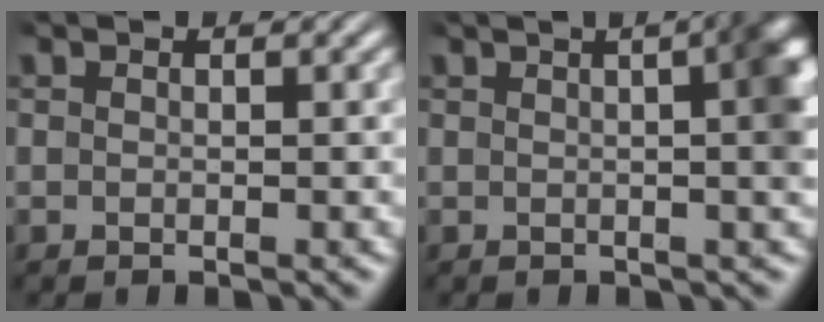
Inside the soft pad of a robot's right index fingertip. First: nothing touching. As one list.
[{"total": 9.3, "force": [2.1, 3.6, 8.3], "torque": [-0.063, 0.035, 0.017]}]